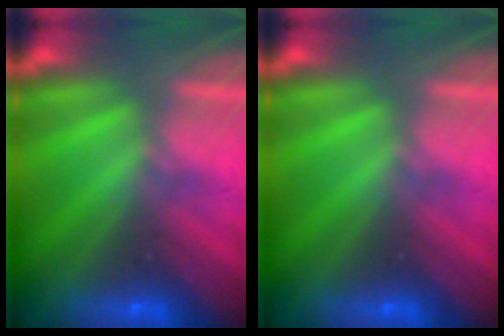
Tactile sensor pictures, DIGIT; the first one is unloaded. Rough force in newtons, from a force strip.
{"total": 0.0}